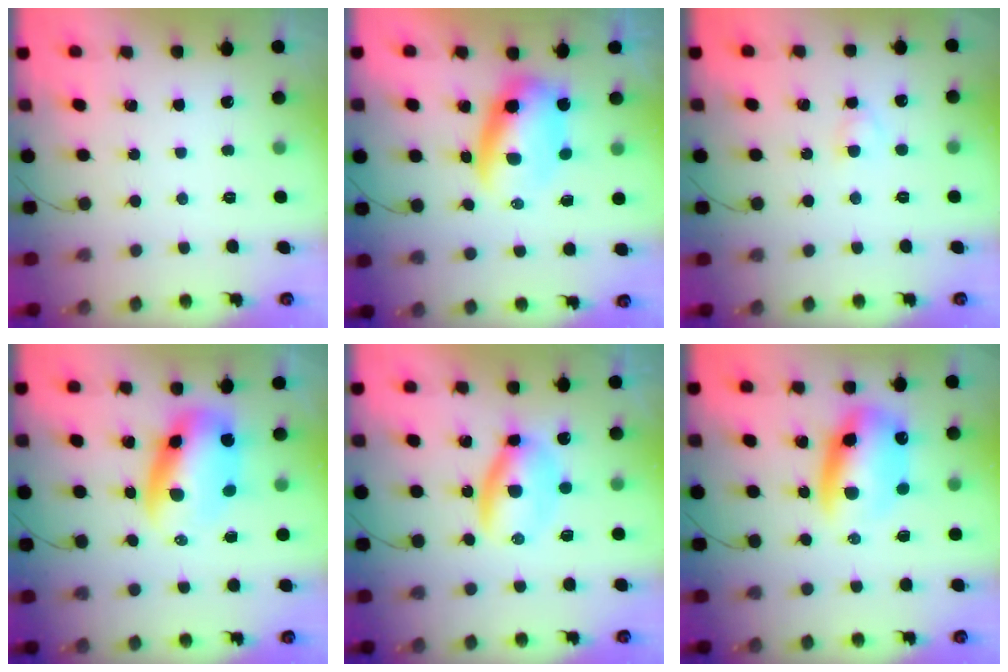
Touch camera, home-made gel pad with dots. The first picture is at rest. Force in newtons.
{"total": 6.7, "press": 6.5, "slide": 1.9}
{"total": 2.5, "press": 2.3, "slide": 1.1}
{"total": 9.9, "press": 9.5, "slide": 2.6}
{"total": 6.4, "press": 6.3, "slide": 1.4}
{"total": 11.4, "press": 11.0, "slide": 2.9}